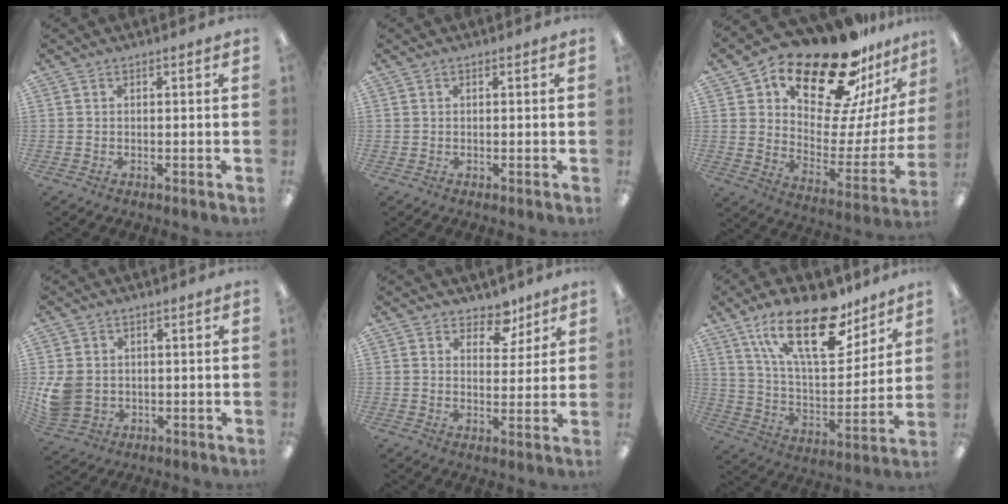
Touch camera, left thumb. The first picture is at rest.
{"total": 0.0}
{"total": 24.4, "force": [18.9, 9.0, 12.5], "torque": [-0.191, -0.131, 0.318]}
{"total": 7.6, "force": [0.2, 6.5, 4.0], "torque": [-0.092, 0.011, 0.009]}
{"total": 6.7, "force": [4.9, 3.8, 2.3], "torque": [-0.023, -0.025, 0.085]}
{"total": 23.6, "force": [14.3, 10.1, 15.8], "torque": [-0.267, -0.071, 0.244]}